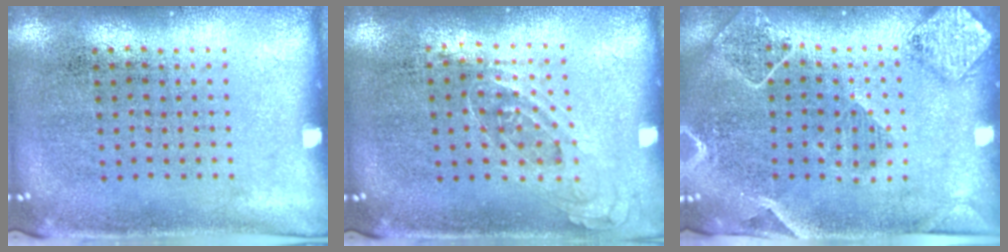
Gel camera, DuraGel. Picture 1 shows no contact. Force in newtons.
{"total": 0.7, "press": 0.5, "slide": 0.4}
{"total": 2.1, "press": 1.9, "slide": 0.7}